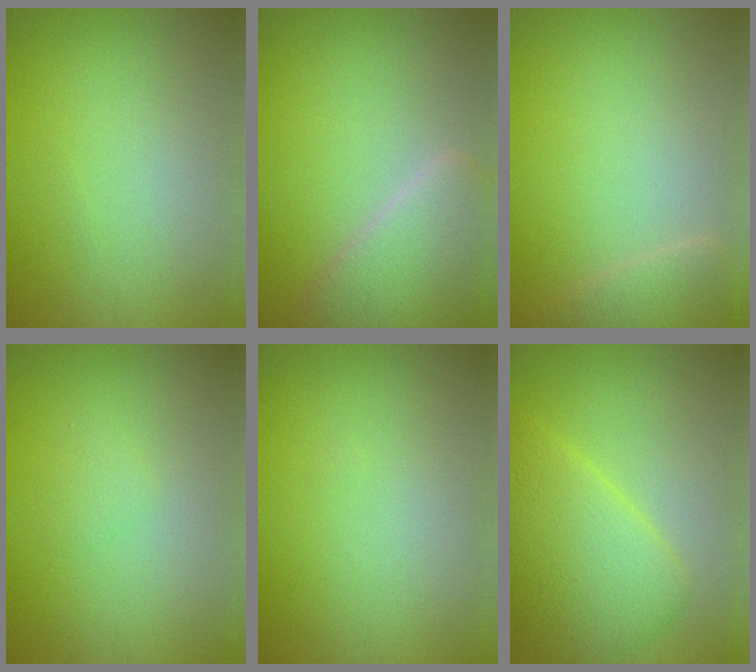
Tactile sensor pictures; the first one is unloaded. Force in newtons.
{"total": 5.6, "press": 5.6, "slide": 0.5}
{"total": 2.4, "press": 2.4, "slide": 0.0}
{"total": 1.0, "press": 1.0, "slide": 0.1}
{"total": 0.0}
{"total": 5.9, "press": 5.9, "slide": 0.0}